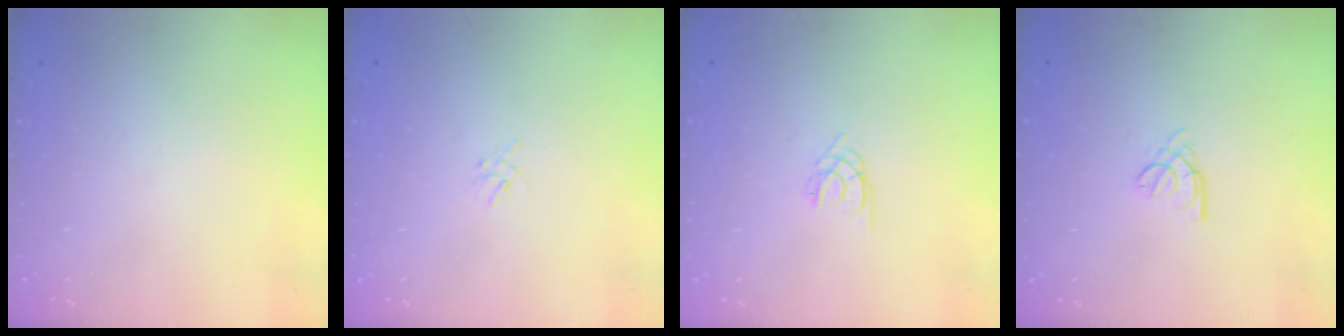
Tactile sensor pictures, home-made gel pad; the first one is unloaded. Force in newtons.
{"total": 2.0, "press": 2.0, "slide": 0.4}
{"total": 1.6, "press": 1.6, "slide": 0.3}
{"total": 2.2, "press": 2.1, "slide": 0.5}